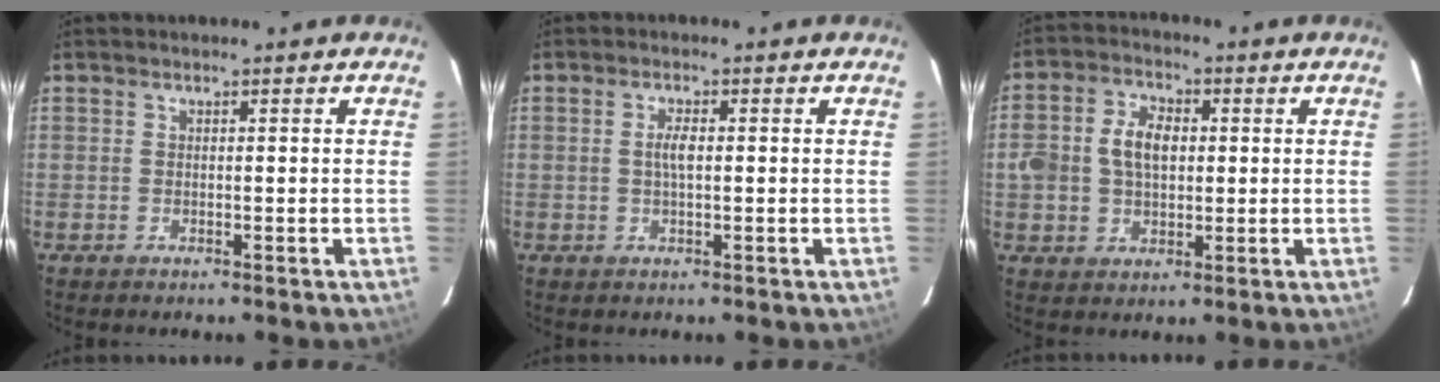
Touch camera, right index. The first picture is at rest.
{"total": 2.3, "force": [0.1, 0.7, 2.2], "torque": [-0.043, 0.003, 0.000]}
{"total": 8.3, "force": [0.7, 5.7, 6.0], "torque": [-0.117, 0.021, 0.015]}